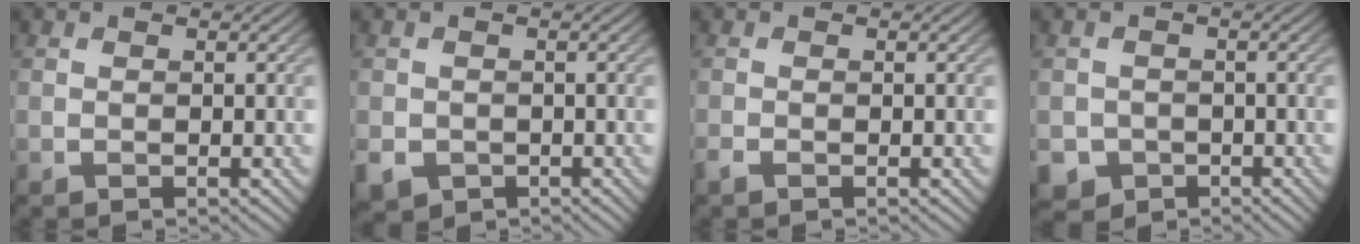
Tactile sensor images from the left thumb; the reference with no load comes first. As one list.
[{"total": 3.4, "force": [-1.5, 2.8, 1.1], "torque": [-0.030, -0.018, -0.028]}, {"total": 0.9, "force": [-0.7, 0.2, 0.5], "torque": [-0.014, -0.003, -0.018]}, {"total": 3.4, "force": [-1.9, 2.8, 0.7], "torque": [-0.013, -0.006, -0.038]}]